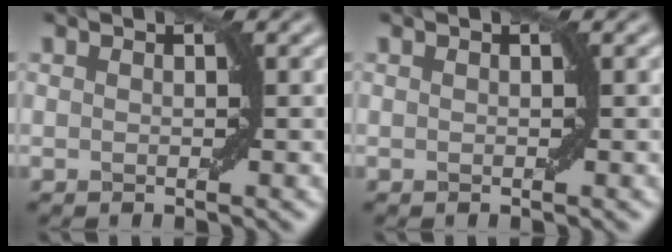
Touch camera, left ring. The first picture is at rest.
{"total": 0.0}